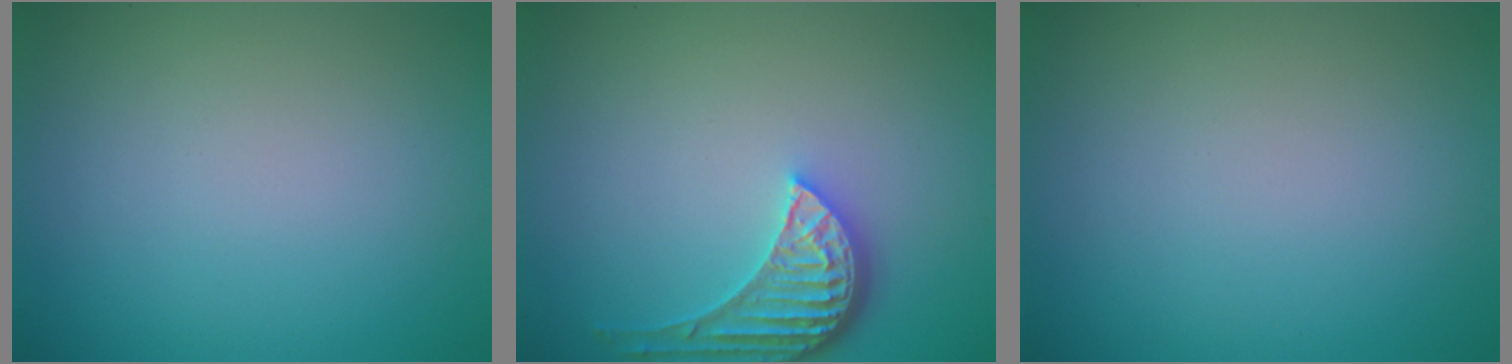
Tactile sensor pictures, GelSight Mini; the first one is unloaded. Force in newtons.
{"total": 4.1, "press": 3.4, "slide": 2.4}
{"total": 0.0}